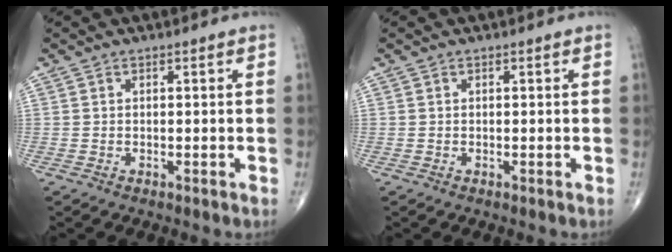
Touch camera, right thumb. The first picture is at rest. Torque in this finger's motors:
{"motor_torque": [-0.11, 0.14, -0.14, -0.08, 0.02]}